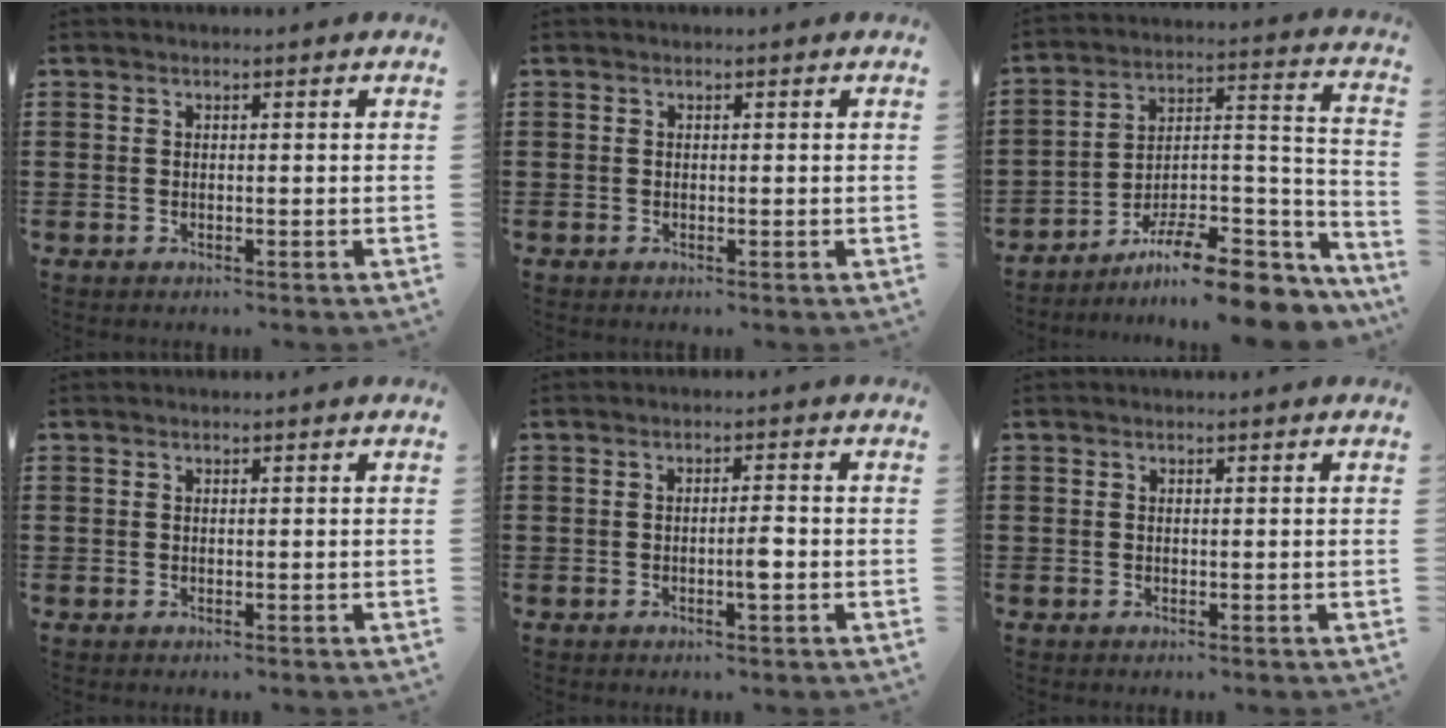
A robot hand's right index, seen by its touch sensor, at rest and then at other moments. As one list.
[{"total": 0.0}, {"total": 11.2, "force": [-8.8, 2.8, 6.4], "torque": [-0.096, 0.028, -0.161]}, {"total": 0.0}, {"total": 2.7, "force": [-0.7, 0.4, 2.5], "torque": [-0.044, 0.002, -0.014]}, {"total": 0.0}]